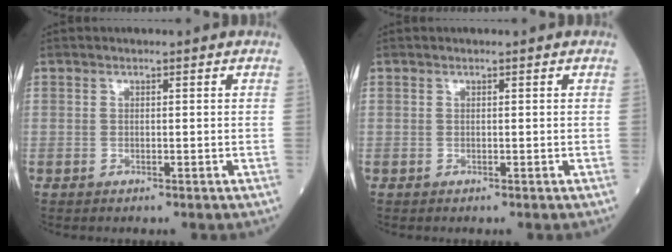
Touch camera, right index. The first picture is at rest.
{"total": 0.0}